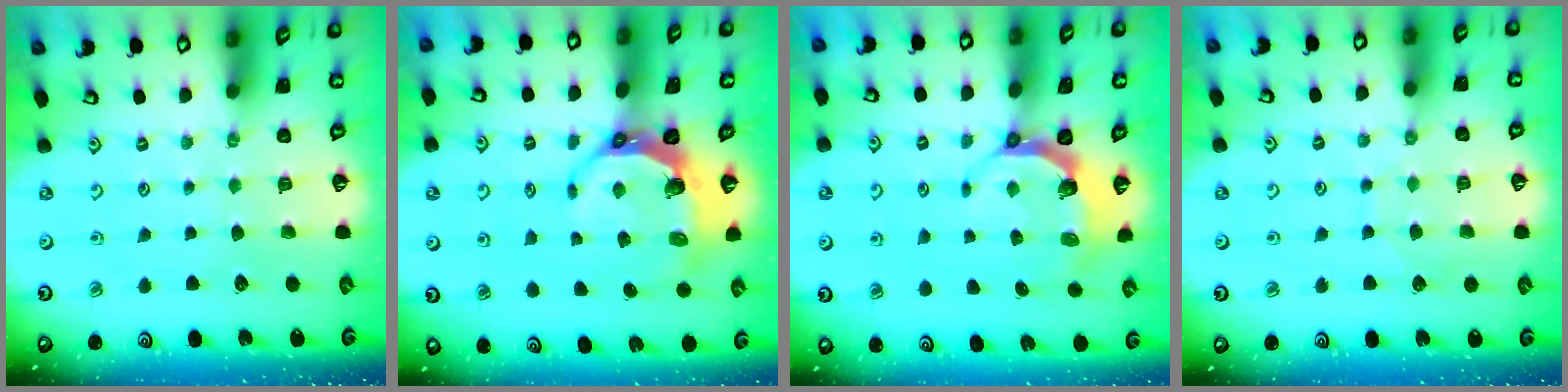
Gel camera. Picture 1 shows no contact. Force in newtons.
{"total": 8.0, "press": 6.4, "slide": 4.7}
{"total": 5.4, "press": 4.3, "slide": 3.2}
{"total": 5.7, "press": 5.7, "slide": 0.6}